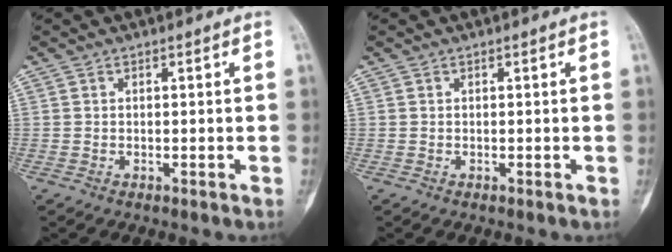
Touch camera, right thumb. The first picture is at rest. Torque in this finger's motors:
{"motor_torque": [0.00, 0.00, 0.08, 0.00, 0.02]}